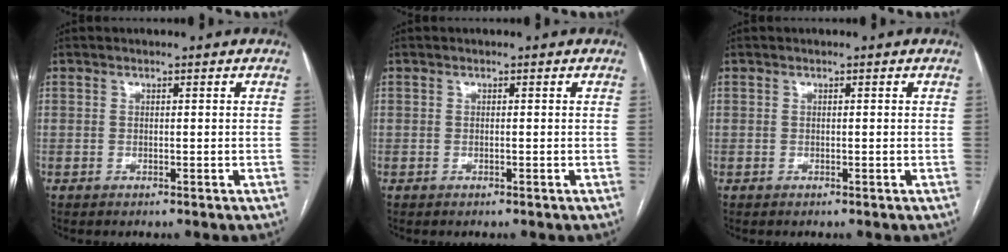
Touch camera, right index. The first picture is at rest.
{"total": 0.0}
{"total": 0.0}